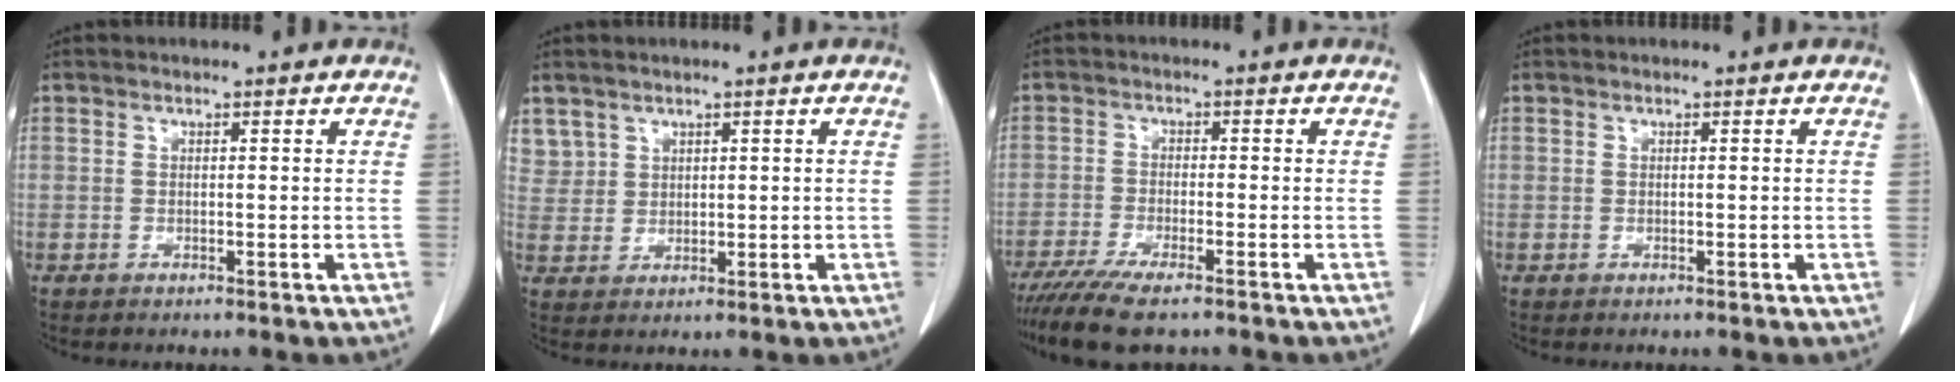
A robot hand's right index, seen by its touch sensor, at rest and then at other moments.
{"total": 3.7, "force": [2.4, 2.9, 0.1], "torque": [0.006, 0.006, 0.051]}
{"total": 8.5, "force": [-6.8, 1.2, 5.0], "torque": [-0.081, -0.020, -0.112]}
{"total": 0.0}